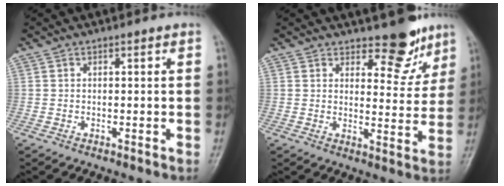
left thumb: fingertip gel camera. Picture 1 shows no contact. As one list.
[{"total": 7.9, "force": [6.0, 3.5, 3.6], "torque": [-0.010, -0.045, 0.087]}]